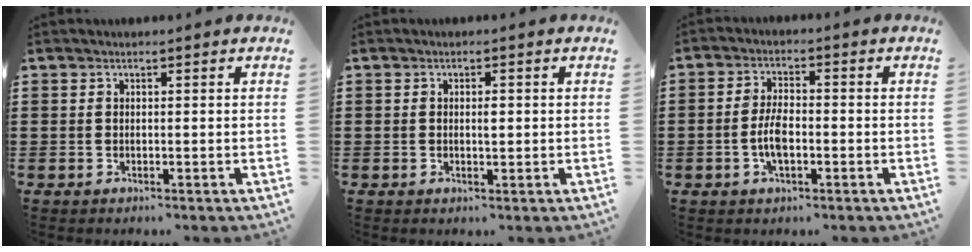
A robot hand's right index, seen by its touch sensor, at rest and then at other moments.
{"total": 1.5, "force": [0.1, 0.6, 1.4], "torque": [-0.028, 0.002, 0.000]}
{"total": 4.7, "force": [-1.2, 1.8, 4.2], "torque": [-0.094, -0.001, -0.026]}